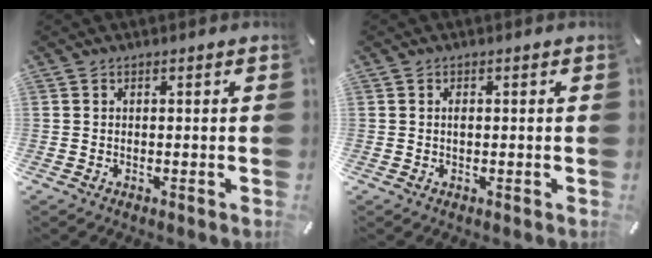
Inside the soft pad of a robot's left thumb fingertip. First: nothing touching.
{"total": 0.9, "force": [0.0, 0.4, 0.8], "torque": [-0.017, 0.001, 0.000]}